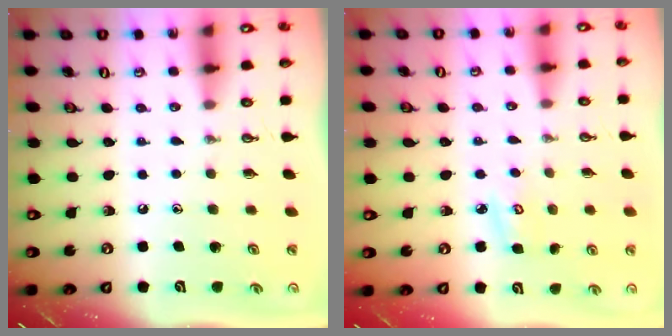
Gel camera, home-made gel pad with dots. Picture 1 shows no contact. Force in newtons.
{"total": 4.7, "press": 4.7, "slide": 0.4}